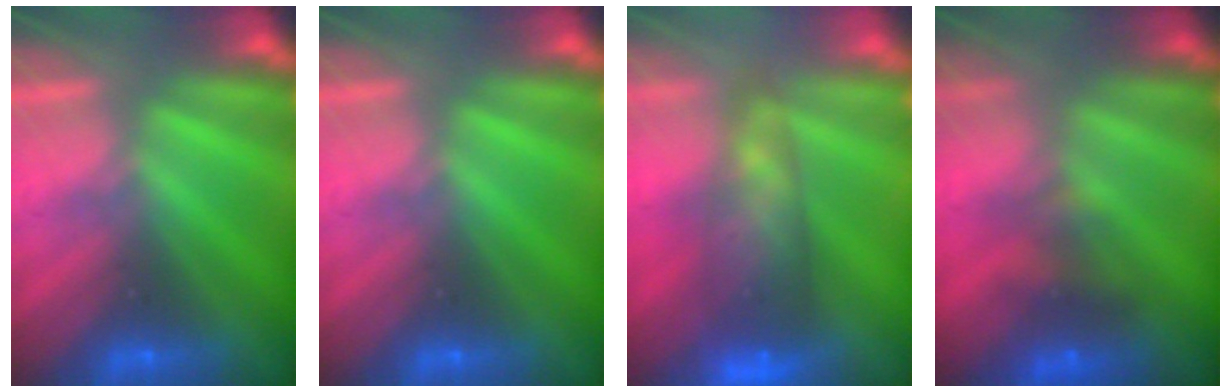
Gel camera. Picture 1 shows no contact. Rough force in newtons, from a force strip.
{"total": 0.0}
{"total": 7.4}
{"total": 4.8}